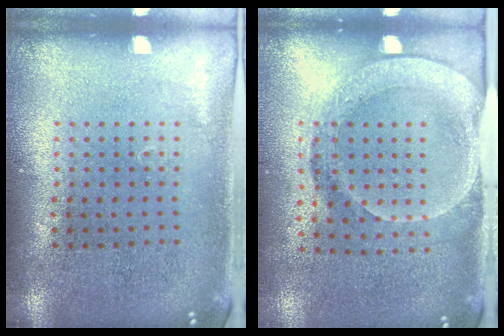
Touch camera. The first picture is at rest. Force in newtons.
{"total": 1.8, "press": 1.5, "slide": 1.0}